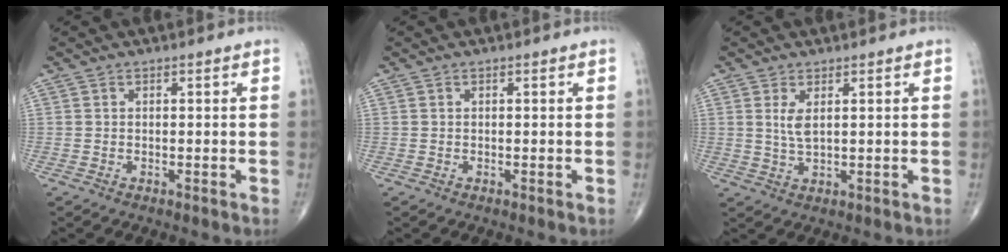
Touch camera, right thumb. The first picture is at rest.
{"total": 0.0}
{"total": 3.1, "force": [1.0, 1.1, 2.7], "torque": [-0.055, -0.009, 0.026]}